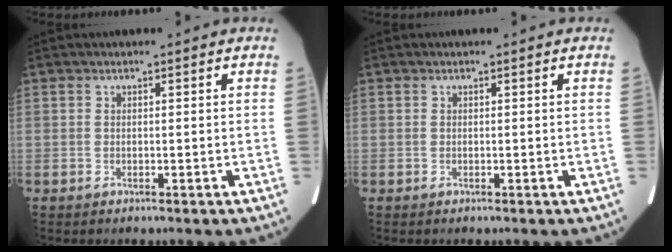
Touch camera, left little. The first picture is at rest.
{"total": 0.0}